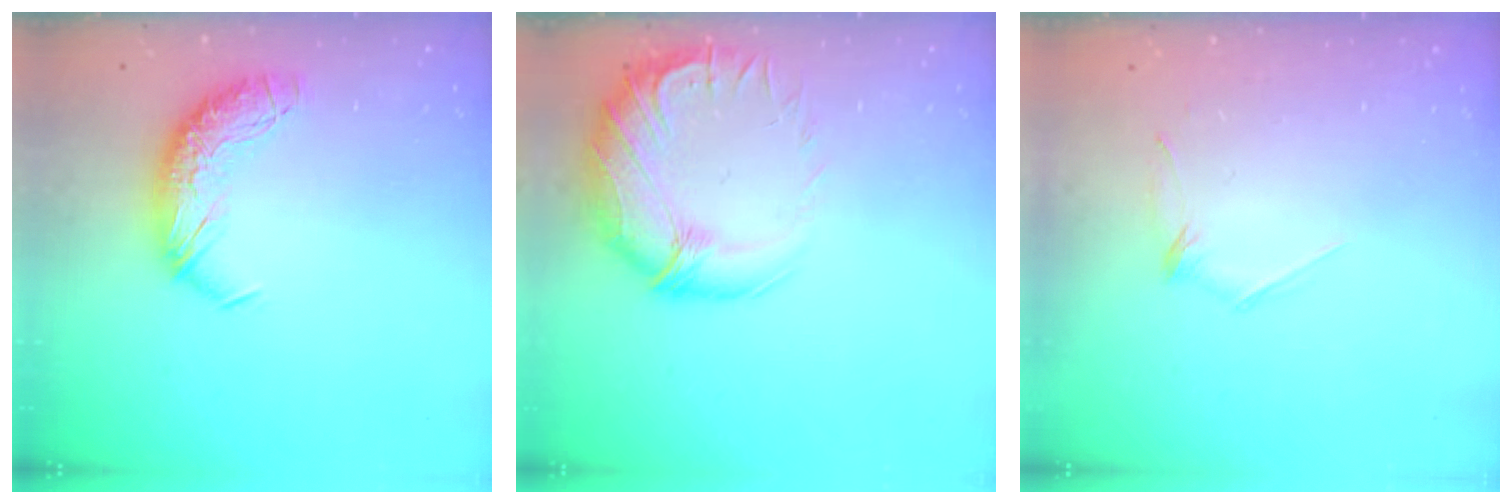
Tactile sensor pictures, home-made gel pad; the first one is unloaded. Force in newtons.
{"total": 3.0, "press": 1.1, "slide": 2.8}
{"total": 7.2, "press": 7.2, "slide": 0.9}